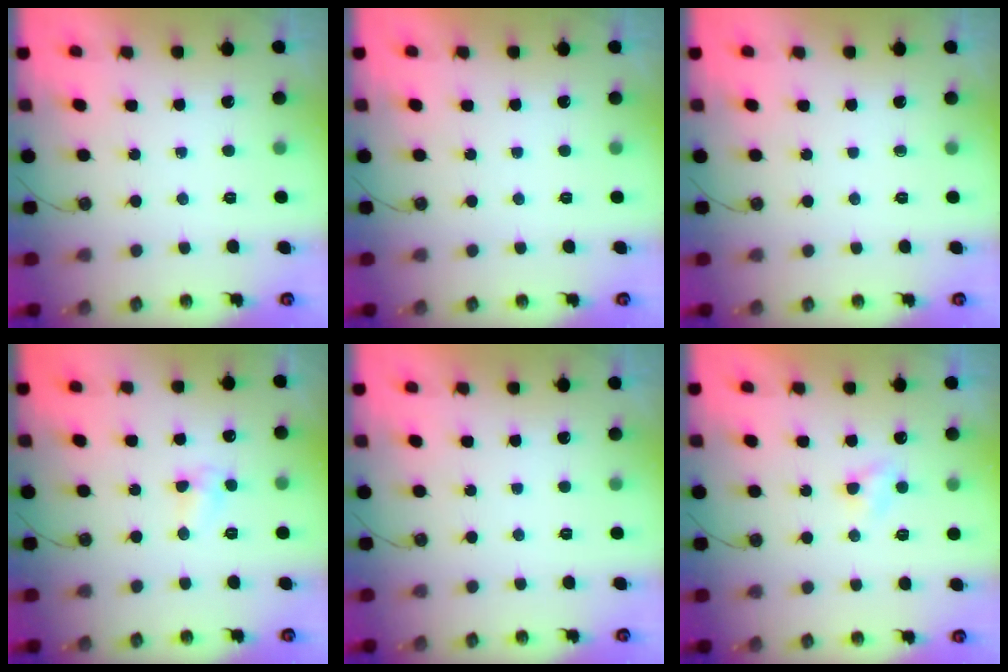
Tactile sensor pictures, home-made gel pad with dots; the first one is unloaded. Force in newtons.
{"total": 0.0}
{"total": 0.0}
{"total": 5.0, "press": 5.0, "slide": 0.5}
{"total": 0.0}
{"total": 3.3, "press": 3.2, "slide": 0.5}